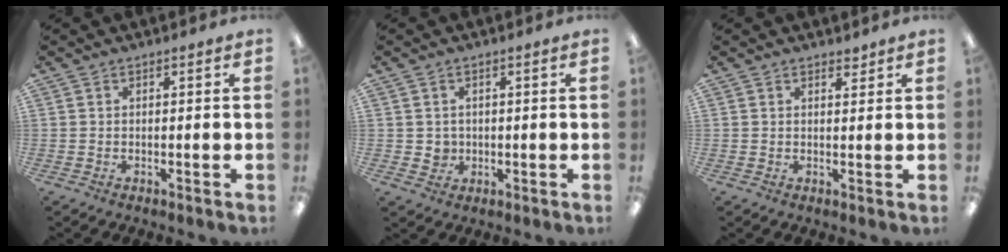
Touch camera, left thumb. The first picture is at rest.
{"total": 2.7, "force": [0.3, 2.6, 0.6], "torque": [-0.007, 0.000, 0.003]}
{"total": 1.7, "force": [1.5, 0.7, 0.5], "torque": [0.007, -0.008, 0.025]}